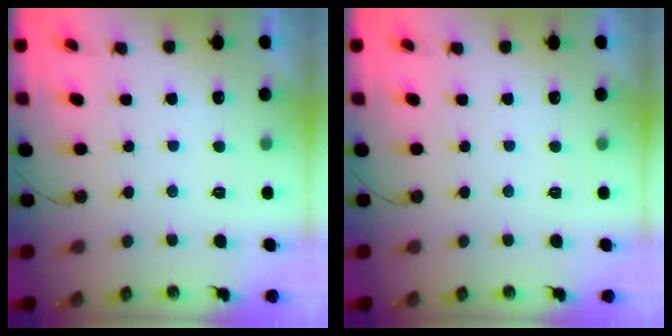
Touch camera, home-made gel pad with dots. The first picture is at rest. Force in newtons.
{"total": 0.0}